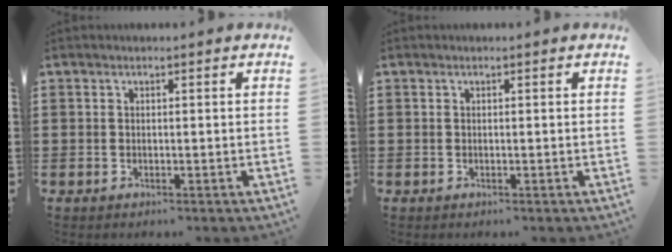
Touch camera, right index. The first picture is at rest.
{"total": 0.0}